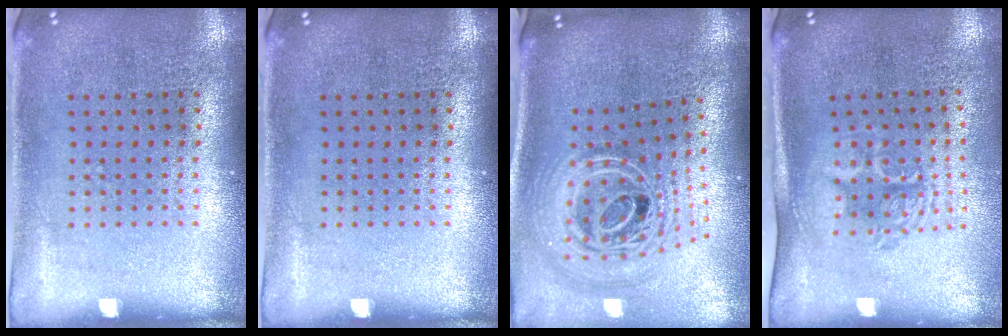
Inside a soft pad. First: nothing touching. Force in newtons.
{"total": 0.0}
{"total": 3.0, "press": 2.1, "slide": 2.1}
{"total": 1.8, "press": 1.3, "slide": 1.1}